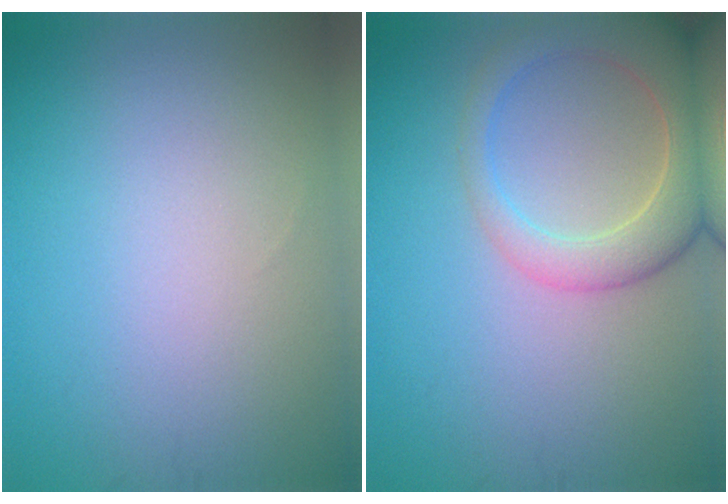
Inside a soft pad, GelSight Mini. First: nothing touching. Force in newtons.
{"total": 6.4, "press": 6.4, "slide": 0.7}